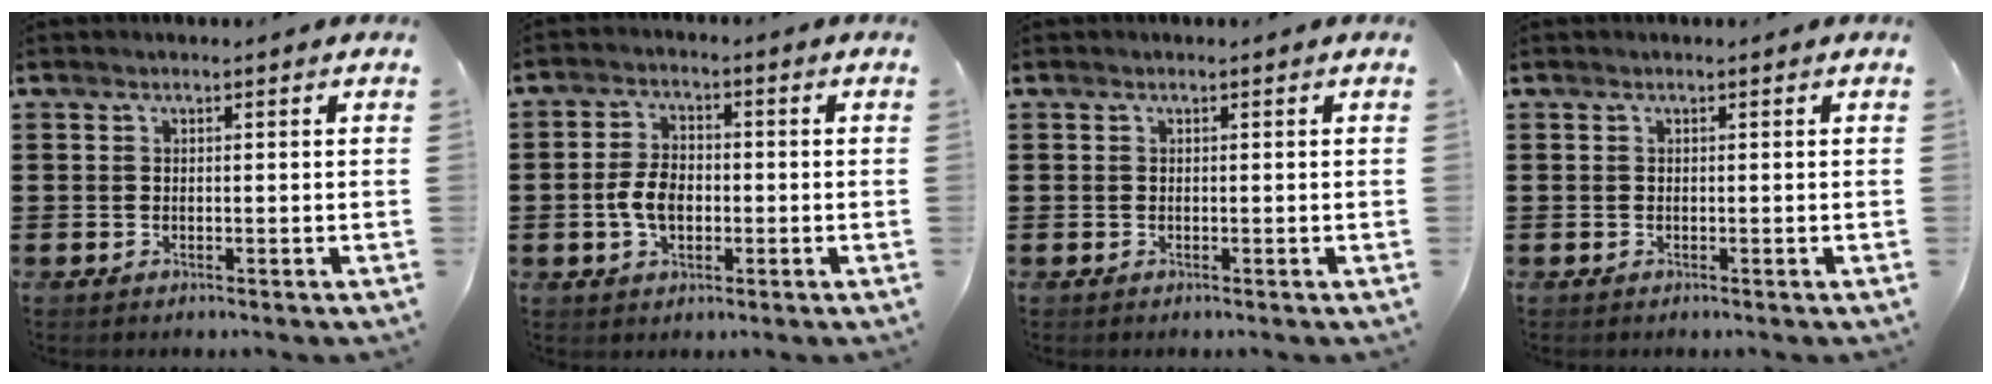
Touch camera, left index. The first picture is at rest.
{"total": 5.2, "force": [-0.9, 3.1, 4.1], "torque": [-0.097, -0.001, -0.021]}
{"total": 0.0}
{"total": 0.0}